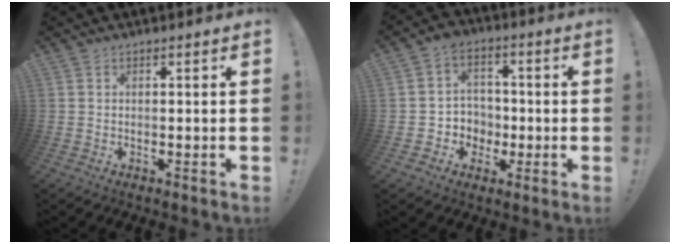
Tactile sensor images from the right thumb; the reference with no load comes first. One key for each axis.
{"total": 7.9, "fx": -1.2, "fy": 7.6, "fz": 1.8, "tx": -0.032, "ty": 0.011, "tz": -0.013}